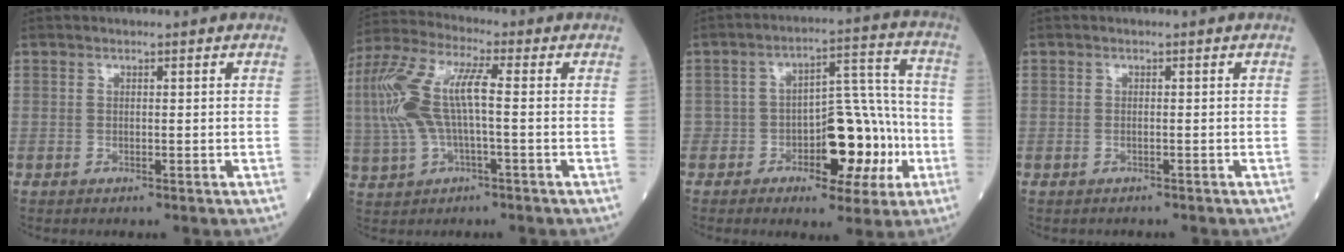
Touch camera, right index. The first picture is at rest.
{"total": 11.7, "force": [0.1, 3.1, 11.2], "torque": [-0.264, 0.025, 0.004]}
{"total": 11.6, "force": [-3.6, 5.5, 9.5], "torque": [-0.134, 0.029, -0.047]}
{"total": 0.8, "force": [-0.6, 0.5, 0.0], "torque": [-0.002, 0.002, -0.008]}